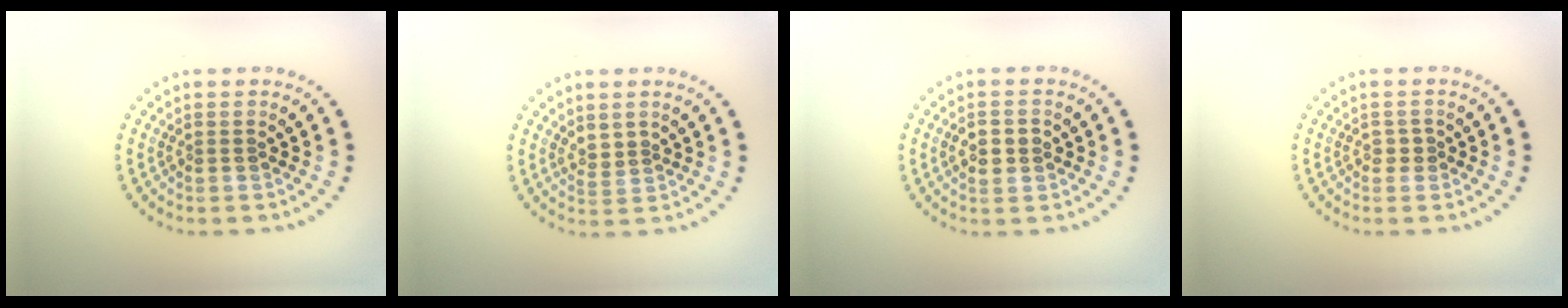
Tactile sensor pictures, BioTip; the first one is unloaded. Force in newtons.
{"total": 1.4, "press": 1.1, "slide": 0.8}
{"total": 2.7, "press": 2.7, "slide": 0.1}
{"total": 0.8, "press": 0.8, "slide": 0.3}